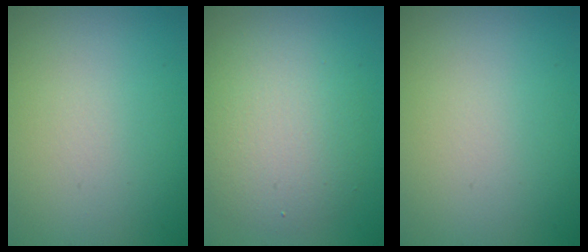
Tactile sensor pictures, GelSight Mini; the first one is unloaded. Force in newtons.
{"total": 5.2, "press": 5.2, "slide": 0.1}
{"total": 0.0}